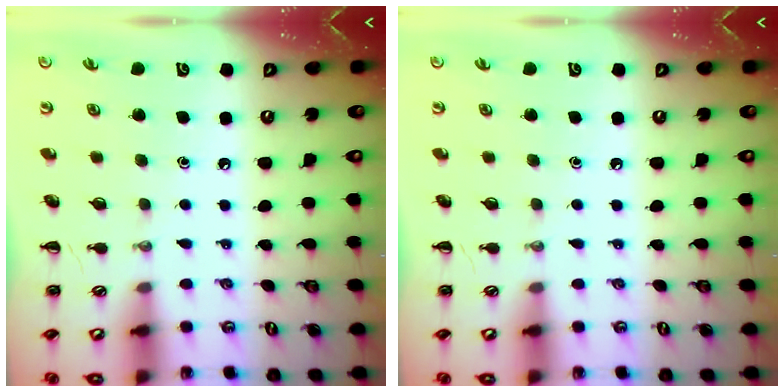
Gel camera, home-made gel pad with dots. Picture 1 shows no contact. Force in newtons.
{"total": 0.0}